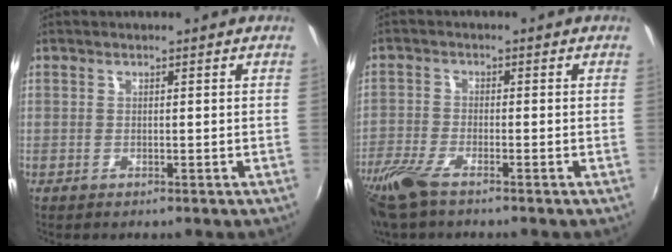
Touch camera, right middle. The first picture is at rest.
{"total": 8.1, "force": [-6.0, 2.0, 5.1], "torque": [-0.132, -0.027, -0.122]}